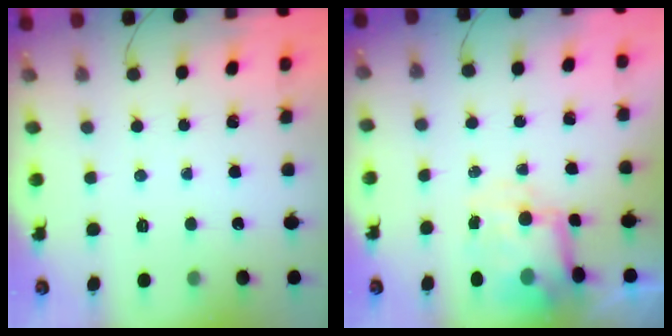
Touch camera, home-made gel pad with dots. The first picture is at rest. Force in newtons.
{"total": 7.8, "press": 7.6, "slide": 1.7}